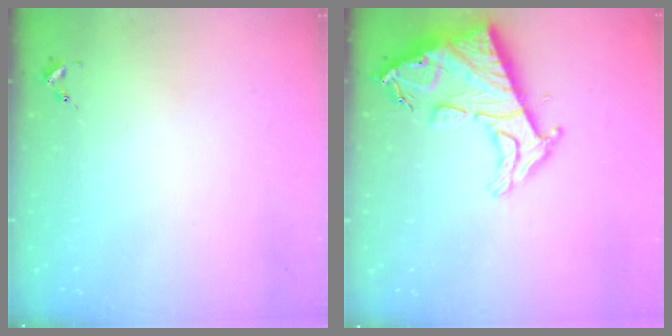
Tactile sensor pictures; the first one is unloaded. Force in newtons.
{"total": 15.7, "press": 15.6, "slide": 1.3}